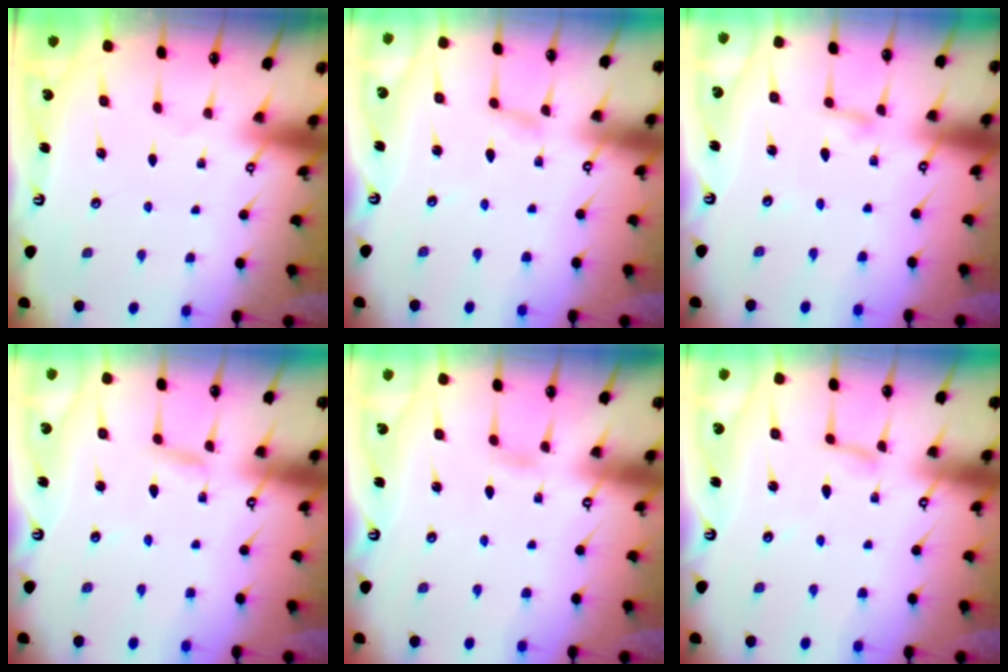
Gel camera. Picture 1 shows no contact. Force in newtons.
{"total": 2.4, "press": 2.4, "slide": 0.1}
{"total": 2.6, "press": 2.6, "slide": 0.2}
{"total": 2.7, "press": 2.7, "slide": 0.2}
{"total": 2.0, "press": 2.0, "slide": 0.2}
{"total": 2.8, "press": 2.8, "slide": 0.2}